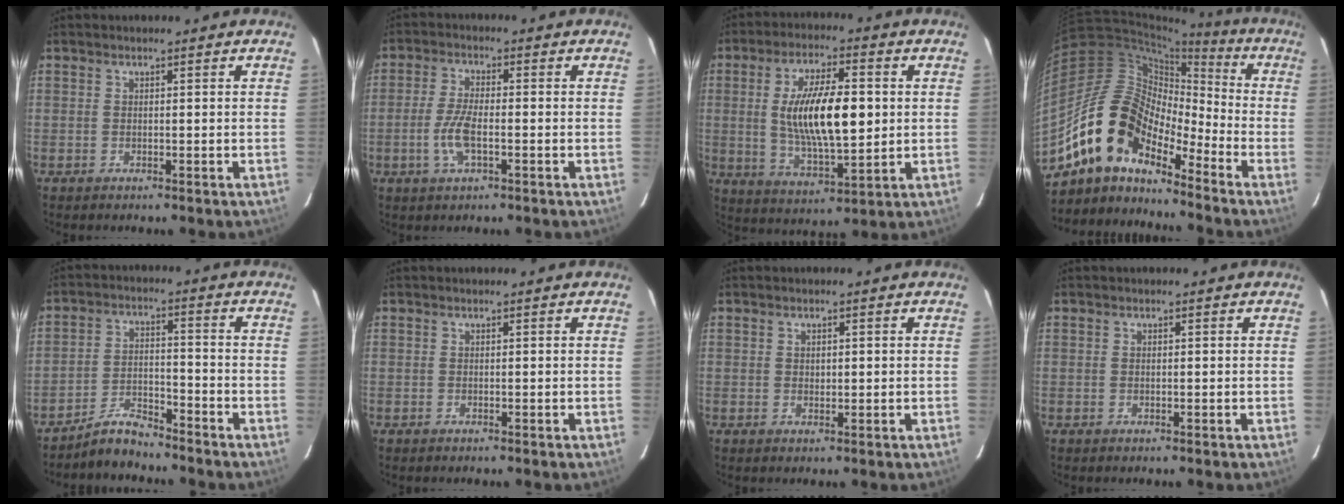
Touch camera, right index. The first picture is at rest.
{"total": 6.2, "force": [-1.9, 2.1, 5.5], "torque": [-0.120, 0.000, -0.039]}
{"total": 15.3, "force": [1.2, 5.3, 14.3], "torque": [-0.257, -0.001, 0.027]}
{"total": 14.8, "force": [-11.2, 6.4, 7.3], "torque": [-0.122, 0.015, -0.225]}
{"total": 5.6, "force": [-5.5, 1.0, 1.0], "torque": [-0.029, 0.022, -0.102]}
{"total": 0.0}
{"total": 1.1, "force": [0.3, 0.9, 0.6], "torque": [-0.008, 0.003, 0.005]}
{"total": 0.0}